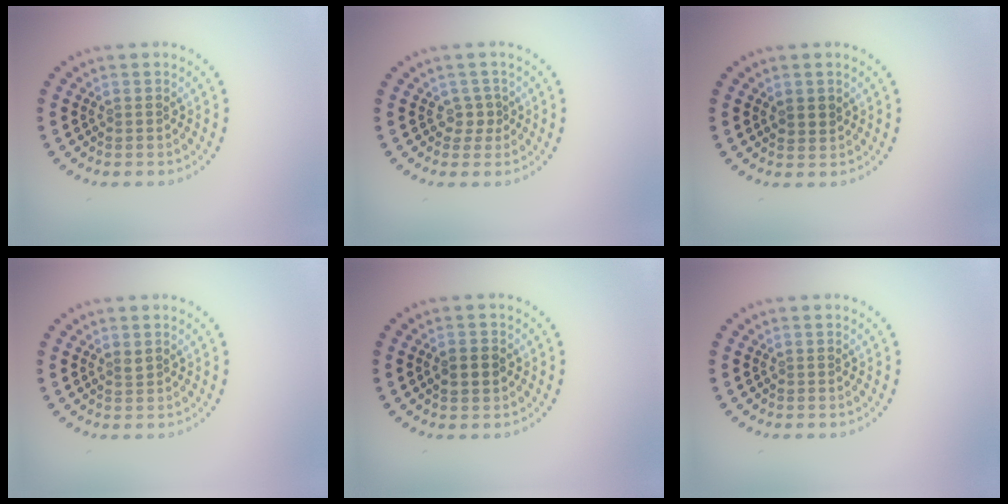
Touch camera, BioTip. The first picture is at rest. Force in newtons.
{"total": 1.3, "press": 1.0, "slide": 0.9}
{"total": 1.3, "press": 1.2, "slide": 0.5}
{"total": 0.6, "press": 0.5, "slide": 0.4}
{"total": 2.6, "press": 2.6, "slide": 0.3}
{"total": 0.0}